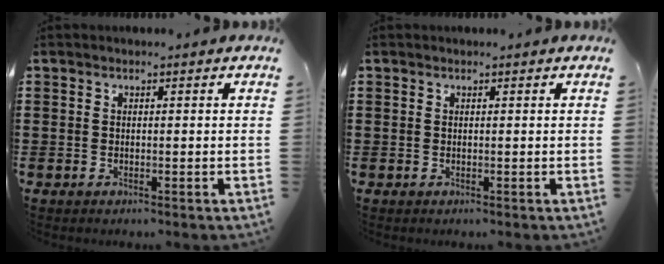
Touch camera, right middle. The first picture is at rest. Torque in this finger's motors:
{"motor_torque": [0.00, 0.00, 0.09, -0.01]}